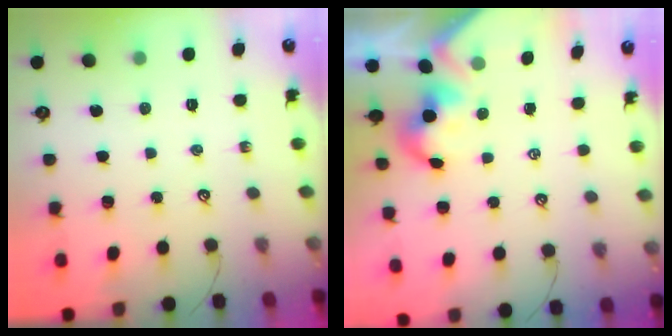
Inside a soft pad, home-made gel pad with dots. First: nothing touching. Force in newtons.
{"total": 1.8, "press": 1.7, "slide": 0.5}